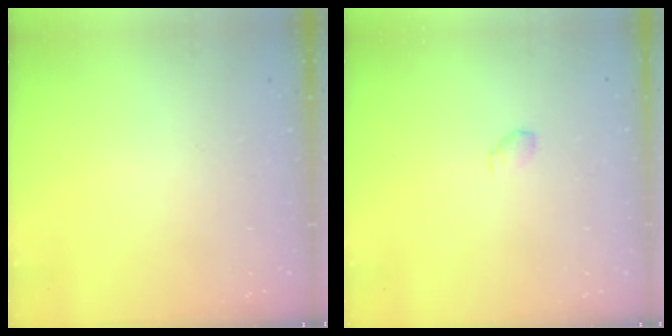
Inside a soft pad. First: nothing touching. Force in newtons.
{"total": 2.9, "press": 2.9, "slide": 0.5}